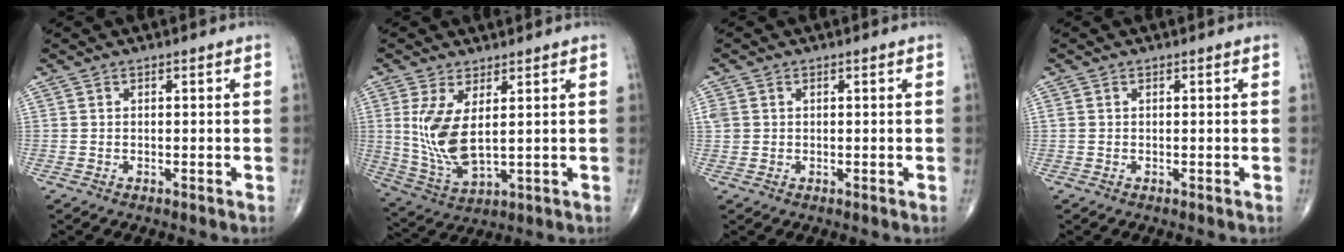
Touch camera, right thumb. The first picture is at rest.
{"total": 10.0, "force": [1.9, 4.1, 8.9], "torque": [-0.191, -0.023, 0.052]}
{"total": 2.6, "force": [0.4, 2.3, 1.2], "torque": [-0.032, 0.007, 0.013]}
{"total": 0.5, "force": [0.1, 0.4, 0.3], "torque": [-0.009, 0.009, 0.006]}